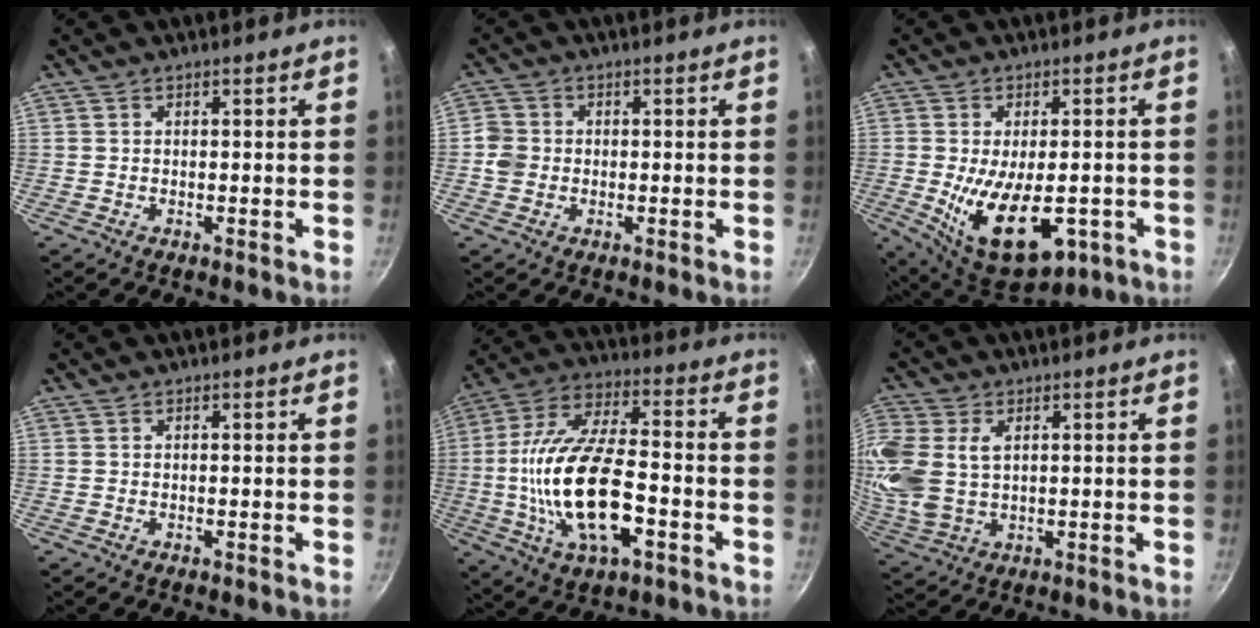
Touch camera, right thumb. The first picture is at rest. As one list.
[{"total": 3.5, "force": [-0.6, 3.2, 1.3], "torque": [-0.012, 0.013, -0.016]}, {"total": 16.3, "force": [-4.3, 8.3, 13.3], "torque": [-0.186, -0.011, -0.046]}, {"total": 0.0}, {"total": 20.9, "force": [-4.6, 9.4, 18.1], "torque": [-0.341, 0.025, -0.086]}, {"total": 12.9, "force": [2.5, 9.1, 8.8], "torque": [-0.203, -0.002, 0.057]}]